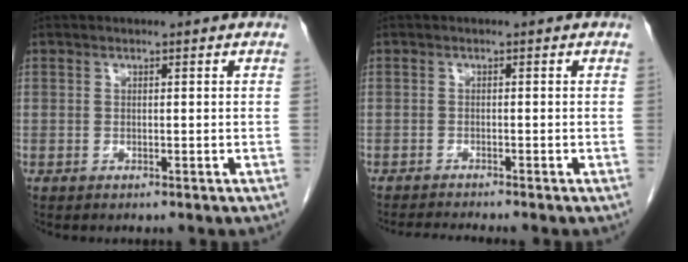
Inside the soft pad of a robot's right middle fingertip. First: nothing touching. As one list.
[{"total": 3.2, "force": [-2.9, -1.0, 0.9], "torque": [-0.019, -0.017, -0.050]}]